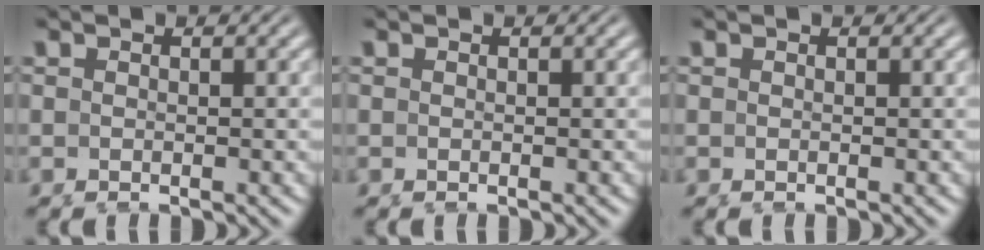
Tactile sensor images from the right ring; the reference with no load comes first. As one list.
[{"total": 0.0}, {"total": 0.0}]